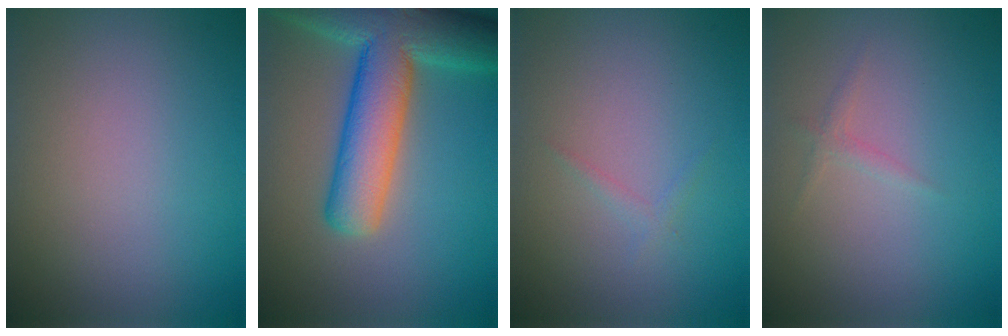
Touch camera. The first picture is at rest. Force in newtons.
{"total": 10.6, "press": 10.6, "slide": 0.7}
{"total": 0.7, "press": 0.7, "slide": 0.1}
{"total": 0.8, "press": 0.8, "slide": 0.1}